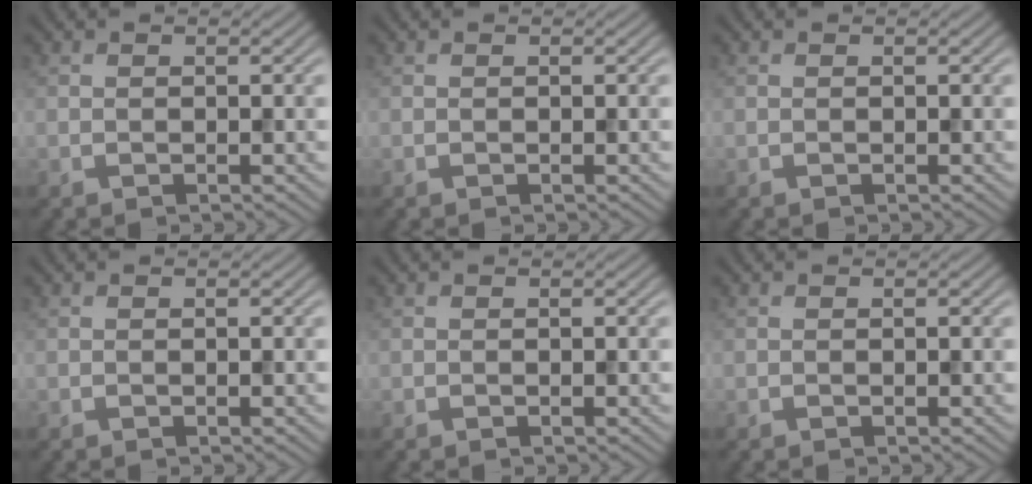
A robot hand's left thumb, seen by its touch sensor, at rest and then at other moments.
{"total": 0.0}
{"total": 0.0}
{"total": 0.0}
{"total": 0.0}
{"total": 0.0}